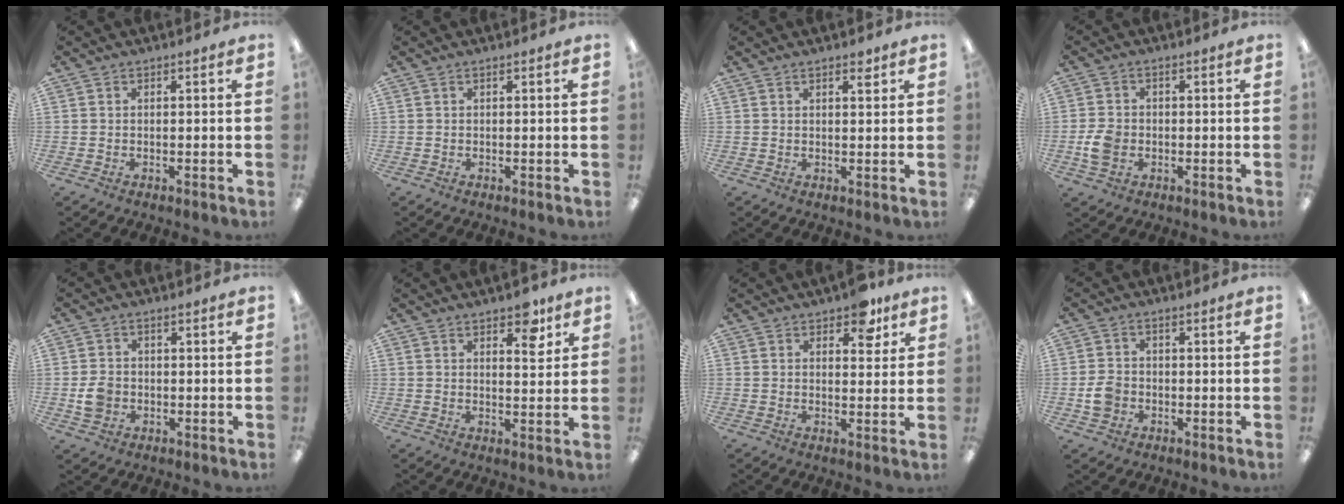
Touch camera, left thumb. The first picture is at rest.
{"total": 0.0}
{"total": 2.3, "force": [1.8, 0.7, 1.3], "torque": [-0.013, -0.006, 0.027]}
{"total": 5.1, "force": [-1.2, 4.1, 2.8], "torque": [-0.051, 0.002, -0.024]}
{"total": 4.3, "force": [-0.7, 3.7, 2.1], "torque": [-0.035, 0.001, -0.015]}
{"total": 6.6, "force": [4.6, 2.9, 3.8], "torque": [-0.031, -0.028, 0.072]}
{"total": 6.6, "force": [4.6, 3.2, 3.4], "torque": [-0.030, -0.019, 0.076]}
{"total": 4.4, "force": [-1.1, 3.7, 2.2], "torque": [-0.043, 0.005, -0.020]}